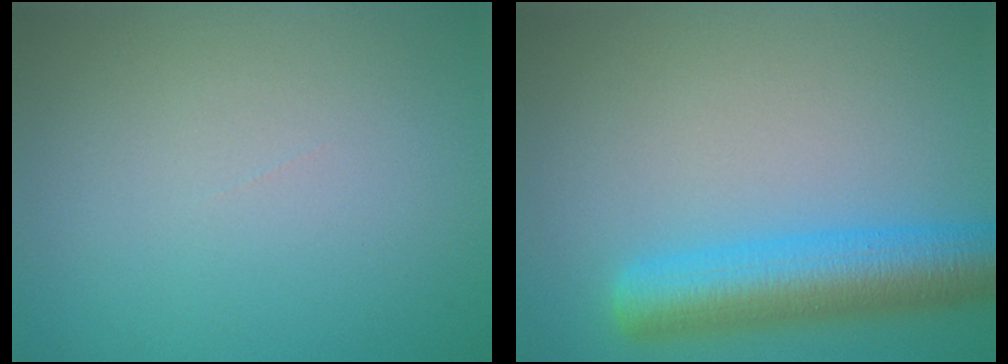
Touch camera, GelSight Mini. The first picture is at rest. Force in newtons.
{"total": 6.8, "press": 6.8, "slide": 0.3}